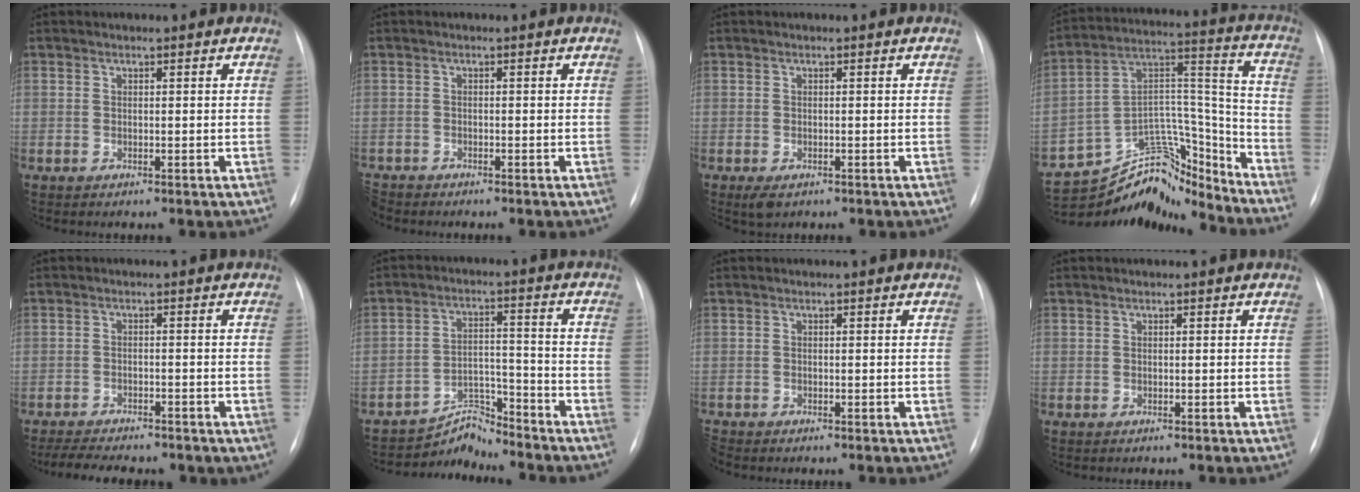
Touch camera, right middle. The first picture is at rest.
{"total": 2.2, "force": [-2.1, 0.7, 0.0], "torque": [0.000, -0.006, -0.037]}
{"total": 2.0, "force": [-1.2, 1.1, 1.2], "torque": [-0.023, -0.003, -0.011]}
{"total": 16.2, "force": [-15.3, 4.6, 2.2], "torque": [-0.026, 0.089, -0.248]}
{"total": 9.8, "force": [-8.1, 3.1, 4.6], "torque": [-0.078, -0.001, -0.107]}
{"total": 6.0, "force": [-5.8, 0.4, -1.2], "torque": [0.022, 0.024, -0.094]}
{"total": 1.1, "force": [-1.1, 0.2, 0.1], "torque": [-0.004, -0.004, -0.019]}
{"total": 0.0}